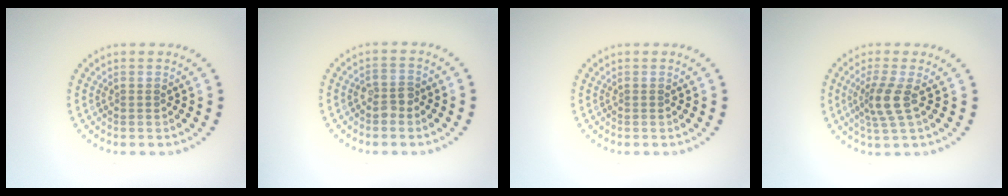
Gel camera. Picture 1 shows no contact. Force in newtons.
{"total": 1.8, "press": 1.7, "slide": 0.6}
{"total": 0.0}
{"total": 2.9, "press": 2.2, "slide": 2.0}